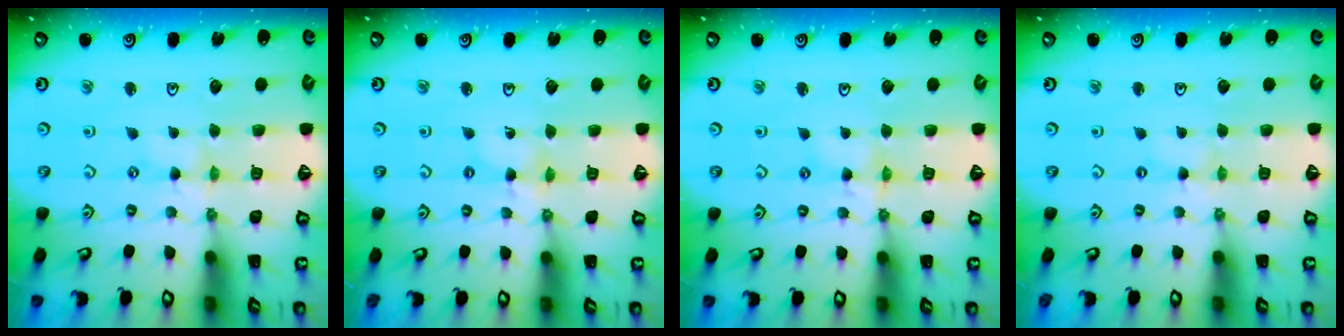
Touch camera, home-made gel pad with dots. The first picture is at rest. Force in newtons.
{"total": 2.0, "press": 2.0, "slide": 0.2}
{"total": 2.9, "press": 2.9, "slide": 0.4}
{"total": 0.6, "press": 0.6, "slide": 0.2}